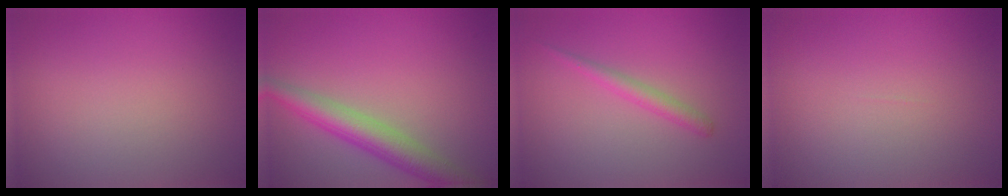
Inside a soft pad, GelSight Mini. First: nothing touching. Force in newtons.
{"total": 4.9, "press": 4.9, "slide": 0.2}
{"total": 1.5, "press": 1.5, "slide": 0.2}
{"total": 0.0}